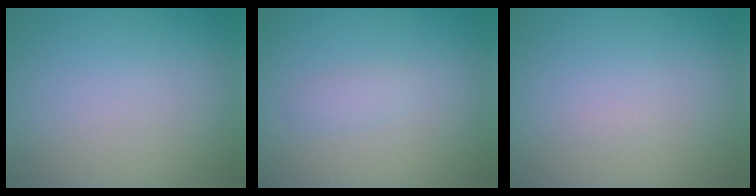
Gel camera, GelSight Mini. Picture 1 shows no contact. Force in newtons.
{"total": 1.0, "press": 1.0, "slide": 0.0}
{"total": 0.0}